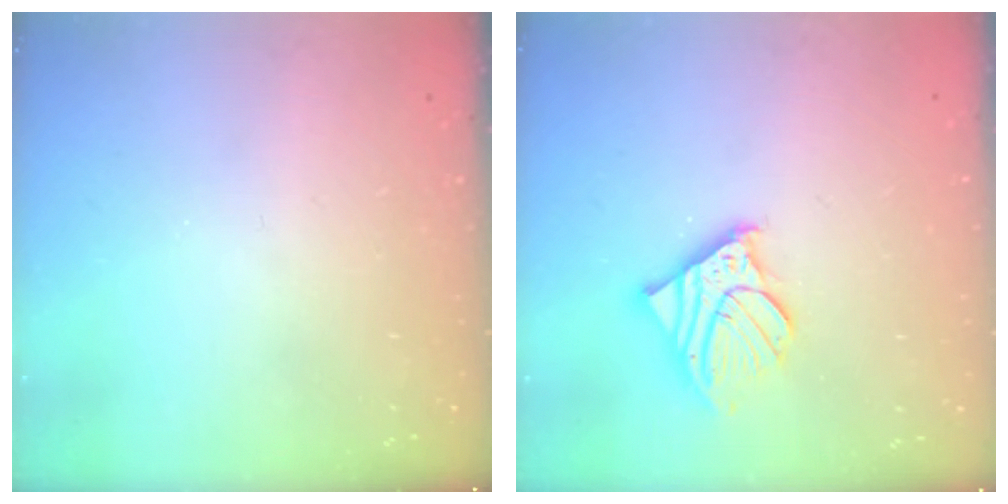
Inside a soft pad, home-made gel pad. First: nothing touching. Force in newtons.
{"total": 12.7, "press": 12.5, "slide": 1.8}